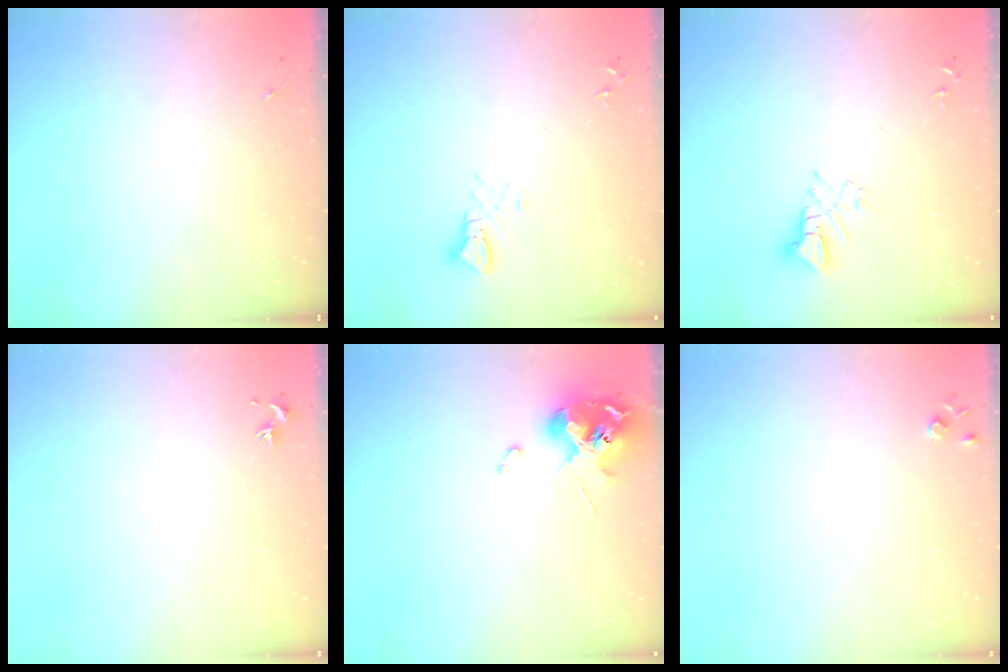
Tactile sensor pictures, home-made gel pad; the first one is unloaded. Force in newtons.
{"total": 3.4, "press": 3.4, "slide": 0.2}
{"total": 6.0, "press": 6.0, "slide": 0.2}
{"total": 0.8, "press": 0.7, "slide": 0.3}
{"total": 11.6, "press": 11.5, "slide": 1.5}
{"total": 4.3, "press": 4.3, "slide": 0.7}